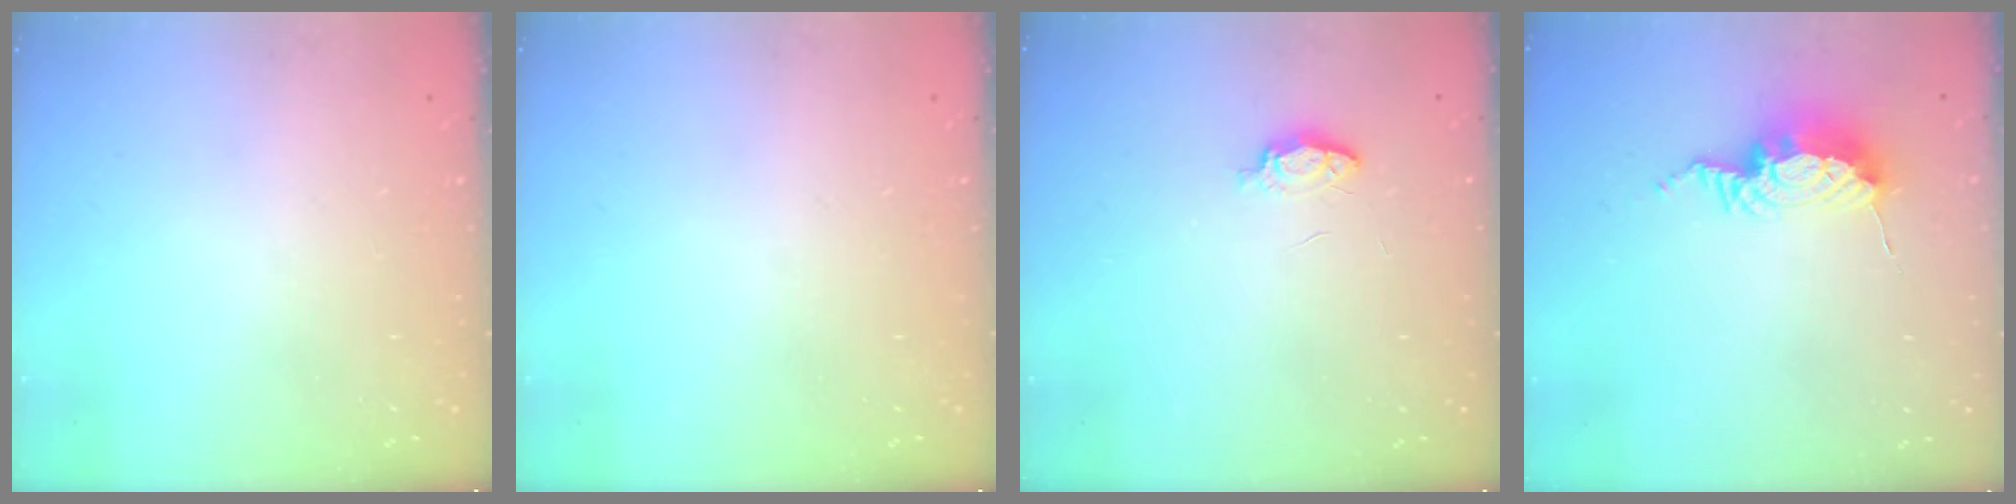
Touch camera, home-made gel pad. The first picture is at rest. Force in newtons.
{"total": 0.0}
{"total": 3.7, "press": 3.6, "slide": 0.6}
{"total": 9.2, "press": 9.2, "slide": 1.0}